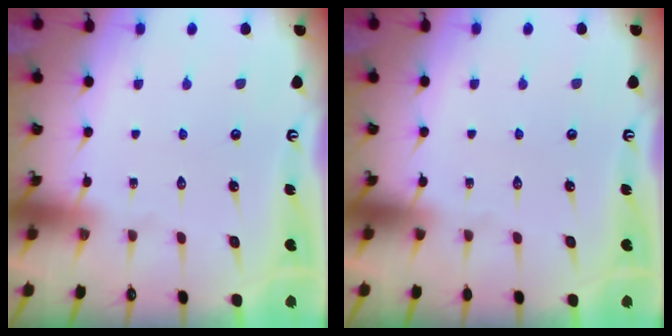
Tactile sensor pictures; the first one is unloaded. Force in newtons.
{"total": 0.0}